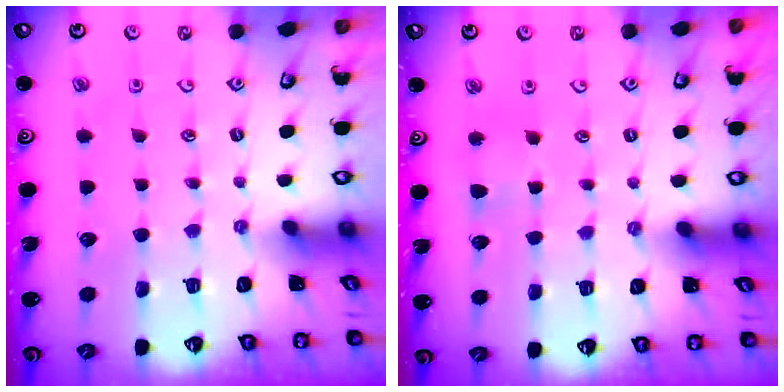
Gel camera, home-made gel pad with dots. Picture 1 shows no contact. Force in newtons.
{"total": 2.6, "press": 2.6, "slide": 0.5}